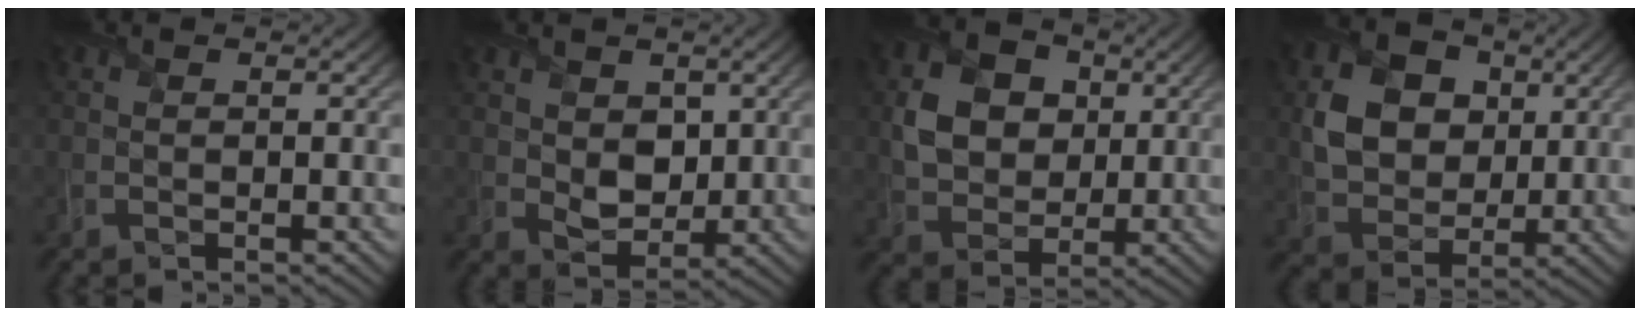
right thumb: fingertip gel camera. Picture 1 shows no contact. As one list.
[{"total": 4.1, "force": [0.9, 3.0, 2.7], "torque": [-0.068, -0.012, 0.014]}, {"total": 7.3, "force": [1.3, 6.0, 4.0], "torque": [-0.088, 0.000, 0.017]}, {"total": 8.4, "force": [1.7, 6.7, 4.7], "torque": [-0.105, -0.004, 0.027]}]